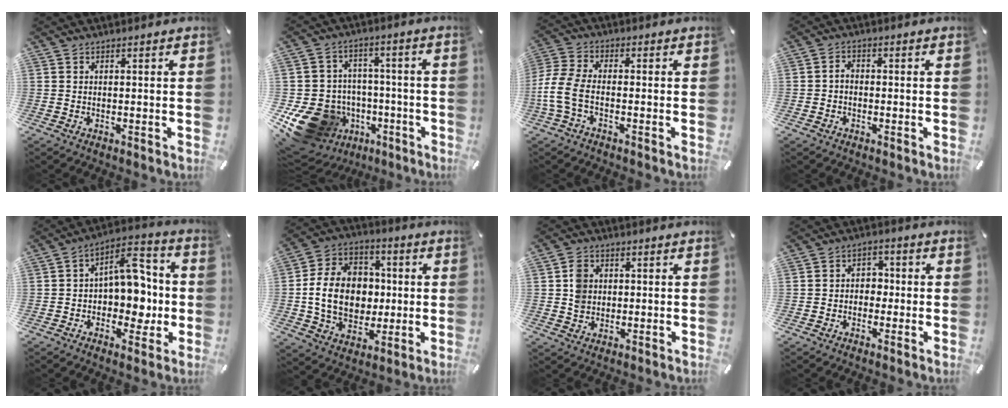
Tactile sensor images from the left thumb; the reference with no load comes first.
{"total": 17.7, "force": [-7.1, 14.3, 7.6], "torque": [-0.155, 0.036, -0.091]}
{"total": 7.3, "force": [-2.6, 3.7, 5.7], "torque": [-0.140, -0.005, -0.049]}
{"total": 2.3, "force": [-0.8, 1.8, 1.2], "torque": [-0.024, 0.008, -0.017]}
{"total": 12.3, "force": [0.1, 9.2, 8.1], "torque": [-0.083, -0.005, 0.004]}
{"total": 16.0, "force": [-0.7, 13.2, 8.9], "torque": [-0.204, 0.015, -0.006]}
{"total": 4.3, "force": [0.3, 4.1, 1.4], "torque": [-0.017, 0.002, 0.002]}
{"total": 4.2, "force": [-1.2, 3.7, 1.4], "torque": [-0.024, 0.014, -0.027]}